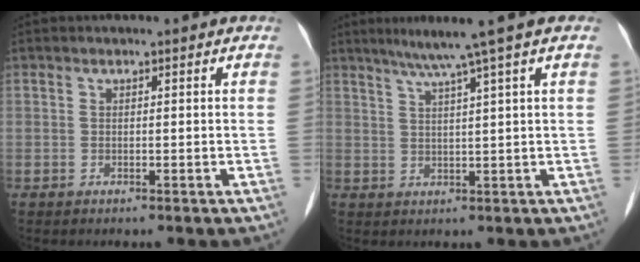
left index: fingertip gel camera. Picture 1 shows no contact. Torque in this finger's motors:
{"motor_torque": [0.02, -0.02, -0.21, -0.04]}